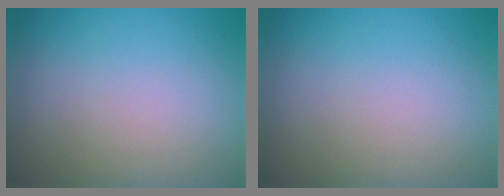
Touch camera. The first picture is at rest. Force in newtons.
{"total": 0.0}